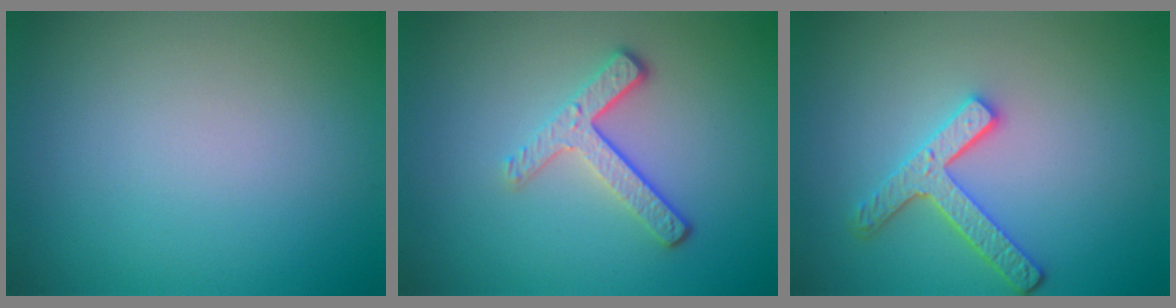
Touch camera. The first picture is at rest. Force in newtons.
{"total": 3.4, "press": 2.5, "slide": 2.2}
{"total": 3.6, "press": 3.1, "slide": 1.8}